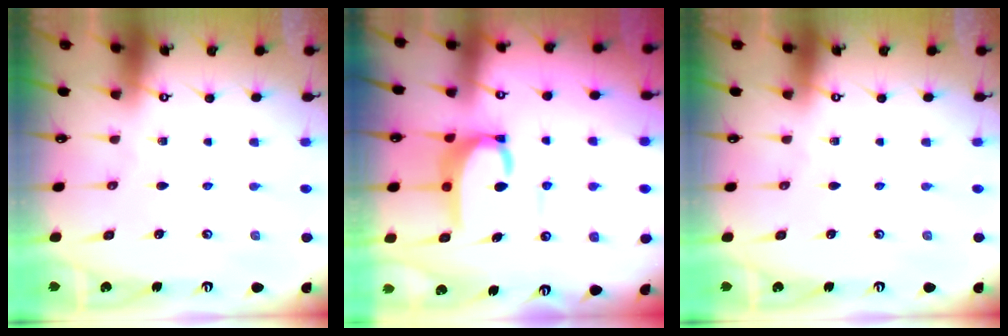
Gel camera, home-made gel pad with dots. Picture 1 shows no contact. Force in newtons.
{"total": 6.4, "press": 6.4, "slide": 0.6}
{"total": 0.0}